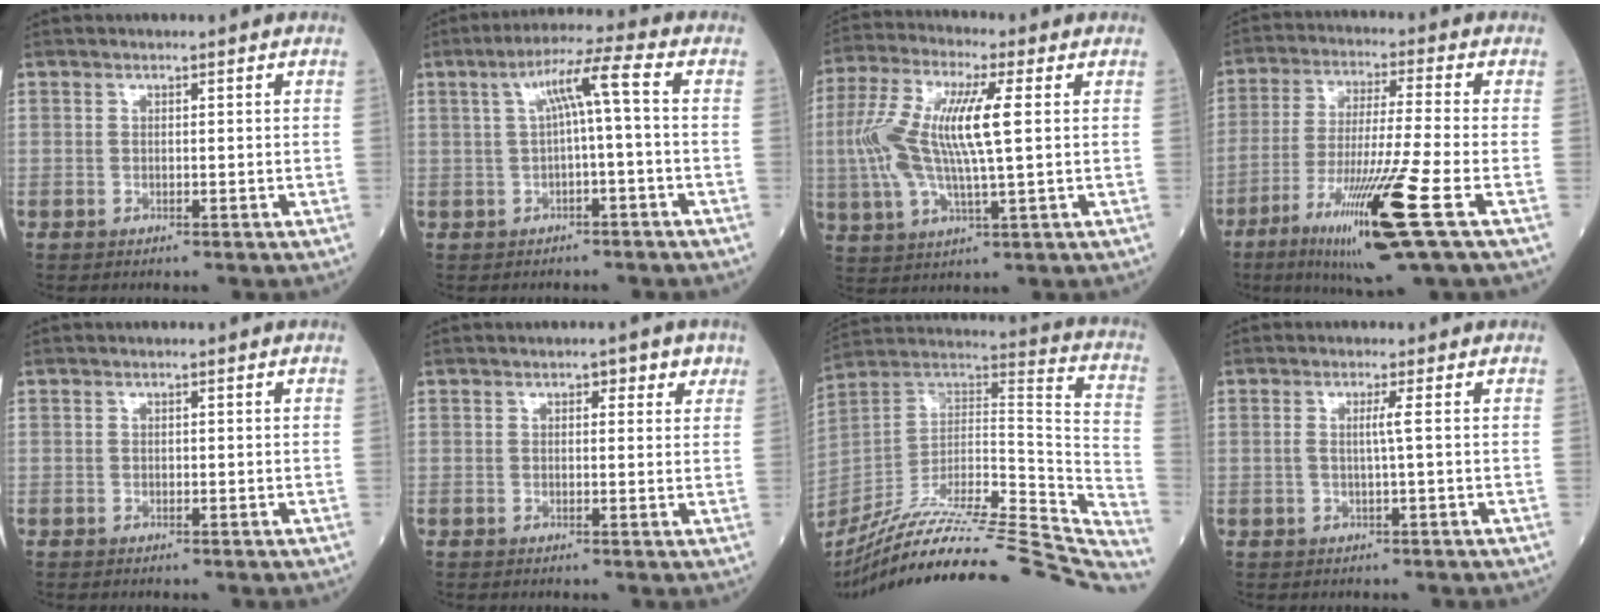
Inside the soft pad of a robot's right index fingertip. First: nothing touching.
{"total": 6.1, "force": [0.5, -0.2, 6.1], "torque": [-0.106, 0.026, 0.010]}
{"total": 13.3, "force": [1.3, 2.6, 12.9], "torque": [-0.283, 0.016, 0.019]}
{"total": 15.7, "force": [-7.2, -0.9, 13.9], "torque": [-0.275, -0.040, -0.129]}
{"total": 0.0}
{"total": 2.6, "force": [1.6, 1.3, 1.5], "torque": [-0.011, 0.005, 0.017]}
{"total": 39.5, "force": [-34.9, 2.7, 18.4], "torque": [-0.218, -0.050, -0.507]}
{"total": 1.8, "force": [0.1, -0.6, 1.7], "torque": [-0.036, -0.001, 0.000]}